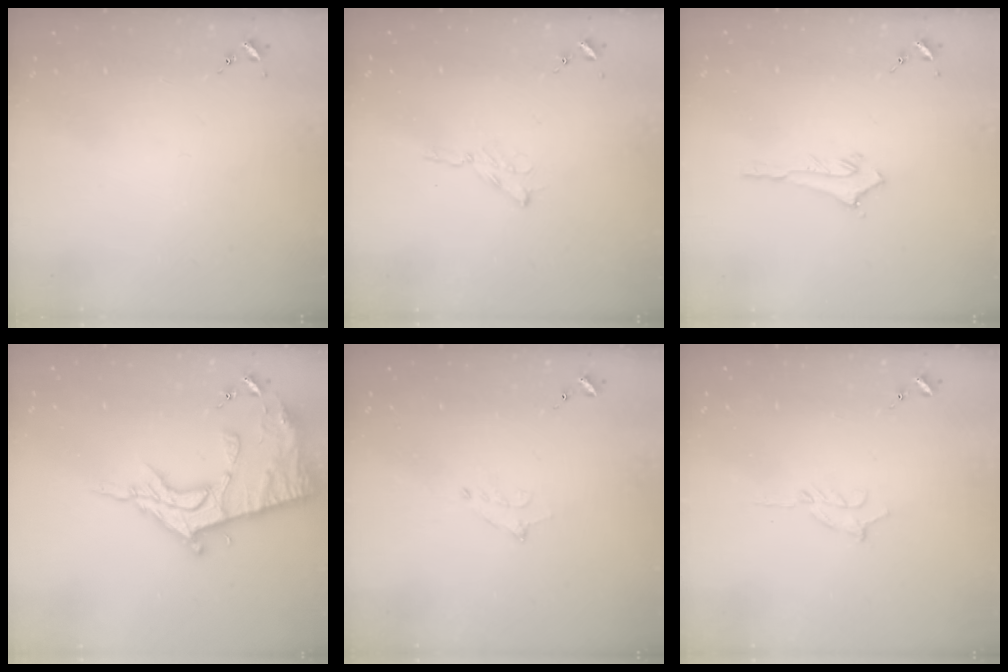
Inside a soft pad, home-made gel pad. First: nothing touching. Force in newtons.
{"total": 2.9, "press": 2.9, "slide": 0.3}
{"total": 2.8, "press": 2.8, "slide": 0.3}
{"total": 16.7, "press": 16.7, "slide": 1.6}
{"total": 5.2, "press": 5.2, "slide": 0.3}
{"total": 5.0, "press": 5.0, "slide": 0.6}